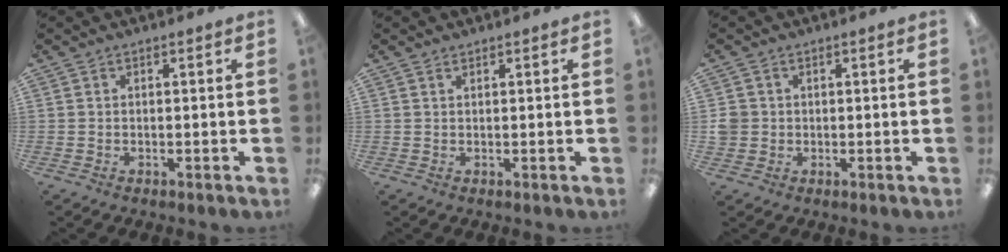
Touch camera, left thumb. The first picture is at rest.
{"total": 0.7, "force": [0.6, 0.2, 0.3], "torque": [-0.008, 0.001, 0.011]}
{"total": 3.0, "force": [0.3, 2.9, 0.4], "torque": [-0.011, 0.006, 0.005]}